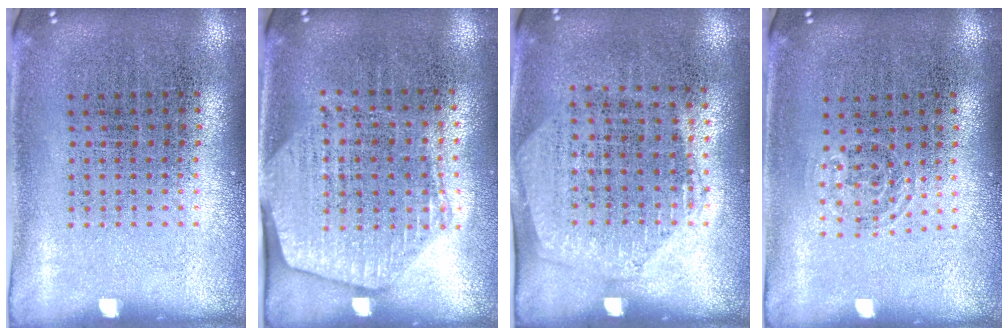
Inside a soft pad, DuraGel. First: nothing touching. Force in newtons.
{"total": 1.7, "press": 1.5, "slide": 0.8}
{"total": 1.4, "press": 1.2, "slide": 0.8}
{"total": 0.7, "press": 0.5, "slide": 0.5}